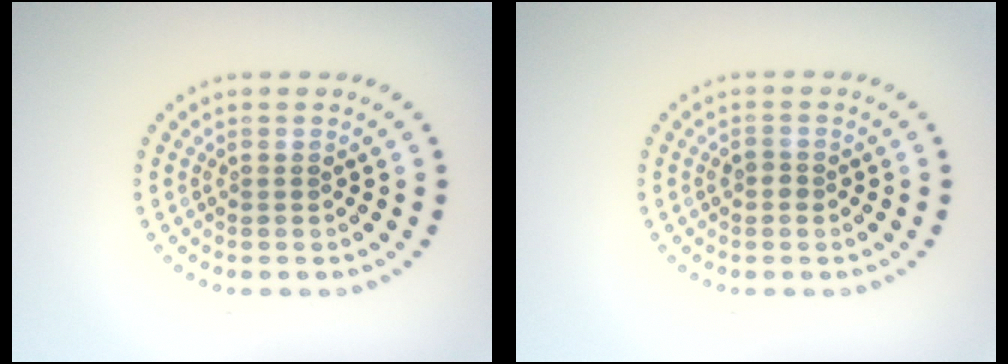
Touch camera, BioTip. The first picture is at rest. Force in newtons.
{"total": 1.0, "press": 0.9, "slide": 0.3}